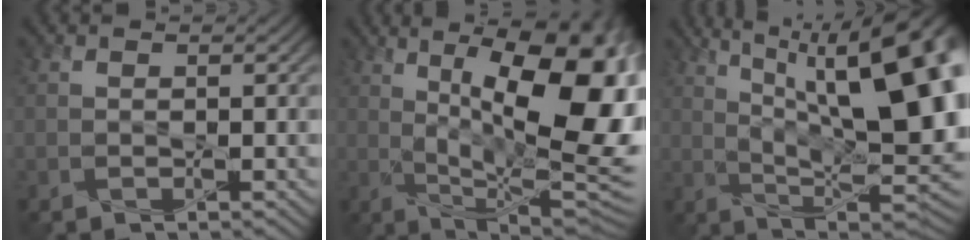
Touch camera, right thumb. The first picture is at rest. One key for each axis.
{"total": 19.4, "fx": 4.2, "fy": 7.3, "fz": 17.5, "tx": -0.256, "ty": 0.017, "tz": 0.060}
{"total": 19.8, "fx": 5.1, "fy": 7.7, "fz": 17.5, "tx": -0.242, "ty": 0.029, "tz": 0.070}